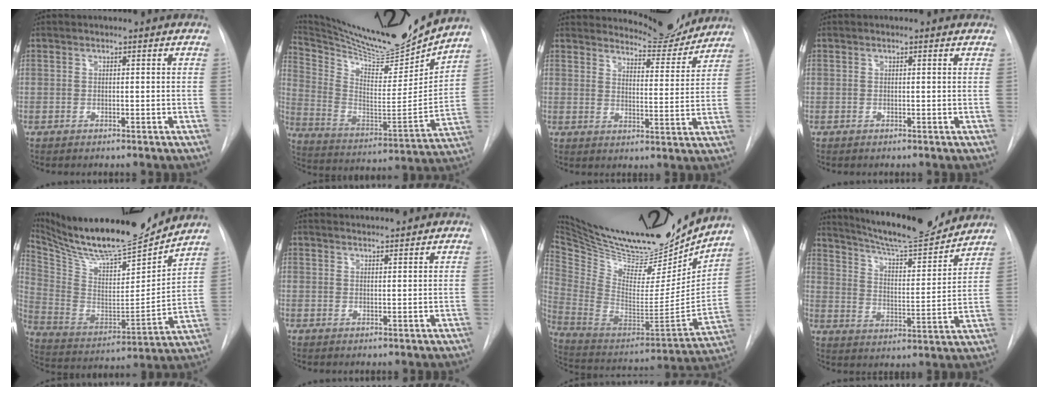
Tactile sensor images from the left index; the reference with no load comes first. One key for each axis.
{"total": 22.4, "fx": 21.0, "fy": 1.6, "fz": 7.8, "tx": -0.151, "ty": -0.058, "tz": 0.331}
{"total": 8.8, "fx": 8.7, "fy": 1.2, "fz": 0.4, "tx": -0.003, "ty": -0.023, "tz": 0.116}
{"total": 1.0, "fx": 1.0, "fy": 0.2, "fz": 0.2, "tx": -0.009, "ty": 0.006, "tz": 0.007}
{"total": 23.3, "fx": 21.2, "fy": 2.9, "fz": 9.3, "tx": -0.186, "ty": -0.029, "tz": 0.345}
{"total": 3.7, "fx": 3.7, "fy": -0.1, "fz": 0.5, "tx": -0.011, "ty": 0.021, "tz": 0.060}
{"total": 30.1, "fx": 26.5, "fy": 7.9, "fz": 12.0, "tx": -0.230, "ty": -0.055, "tz": 0.408}
{"total": 17.5, "fx": 16.2, "fy": 1.5, "fz": 6.3, "tx": -0.109, "ty": -0.014, "tz": 0.244}